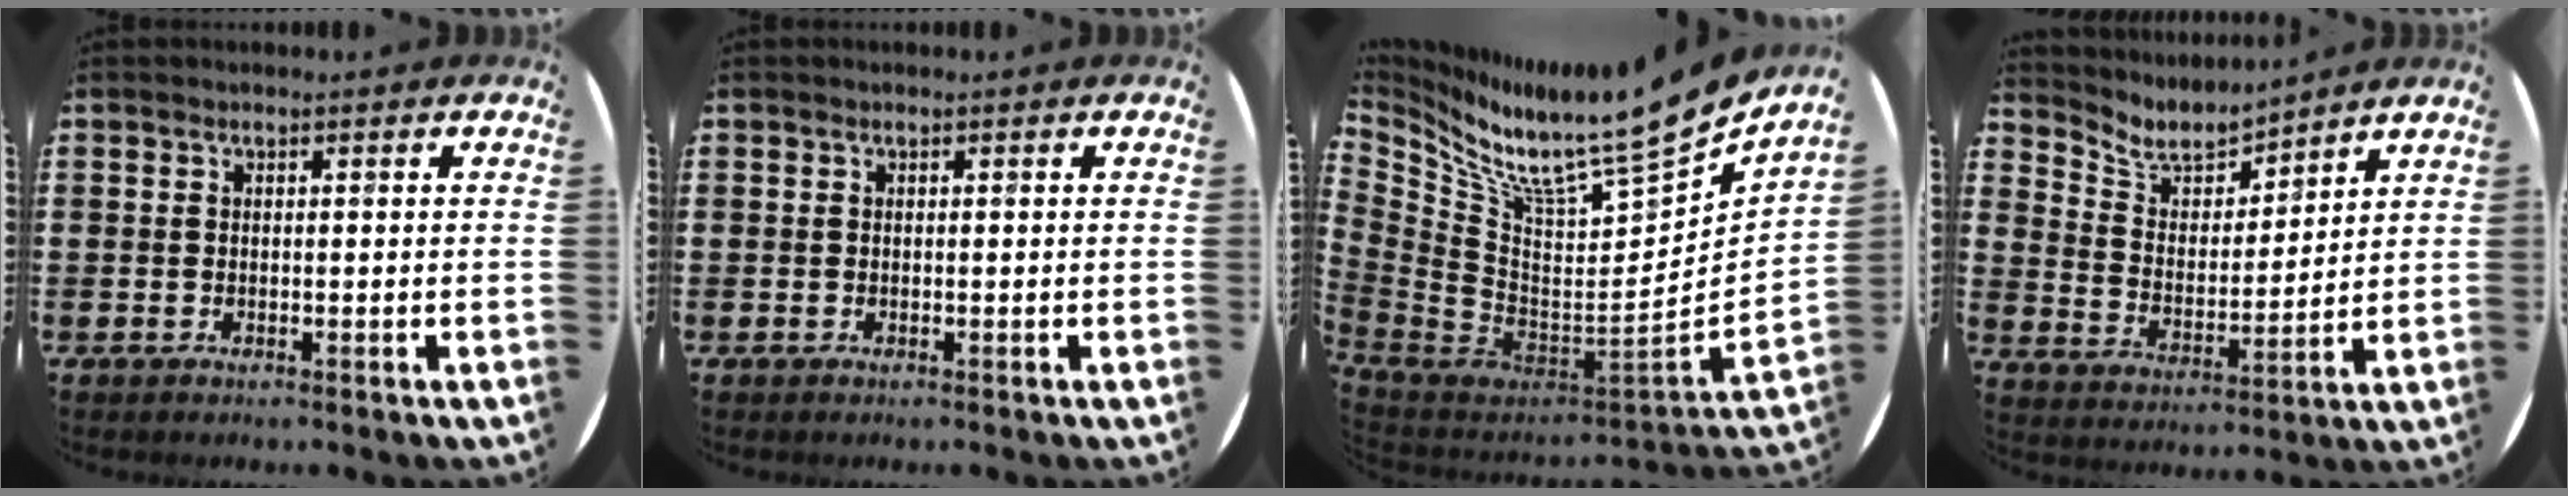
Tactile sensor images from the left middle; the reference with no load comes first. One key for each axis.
{"total": 0.0}
{"total": 11.5, "fx": 9.4, "fy": 0.1, "fz": 6.7, "tx": -0.151, "ty": -0.097, "tz": 0.148}
{"total": 6.3, "fx": 5.8, "fy": 2.1, "fz": 1.4, "tx": -0.056, "ty": -0.034, "tz": 0.101}